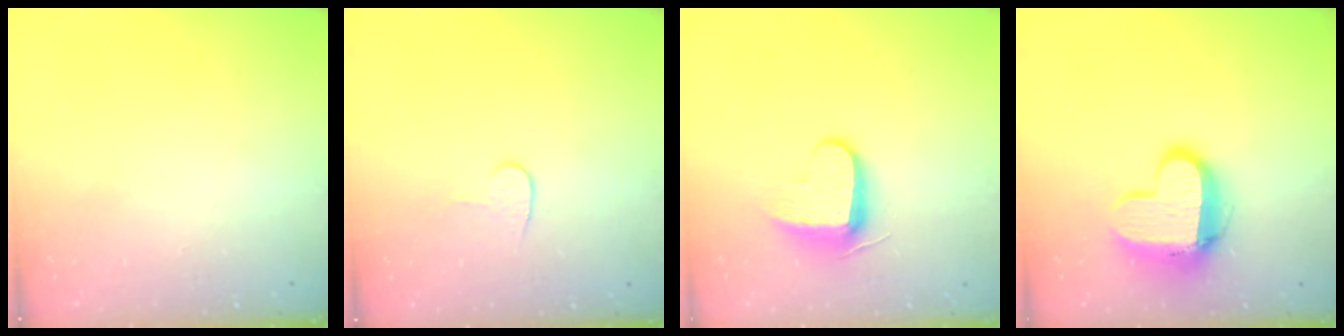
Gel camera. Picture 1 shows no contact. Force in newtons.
{"total": 5.8, "press": 5.8, "slide": 0.3}
{"total": 8.7, "press": 8.6, "slide": 0.9}
{"total": 12.1, "press": 12.0, "slide": 0.9}